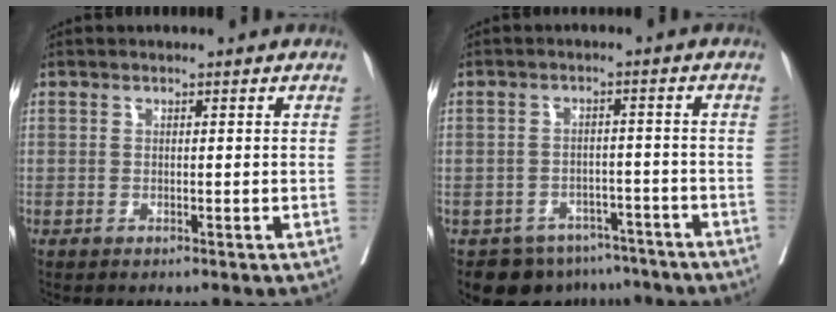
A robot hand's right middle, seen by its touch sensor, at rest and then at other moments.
{"total": 9.0, "force": [-6.9, 5.5, 1.7], "torque": [-0.009, 0.017, -0.087]}